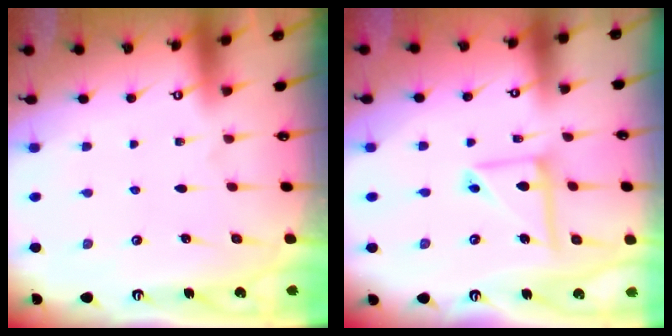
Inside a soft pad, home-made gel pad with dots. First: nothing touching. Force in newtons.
{"total": 10.2, "press": 10.1, "slide": 1.0}